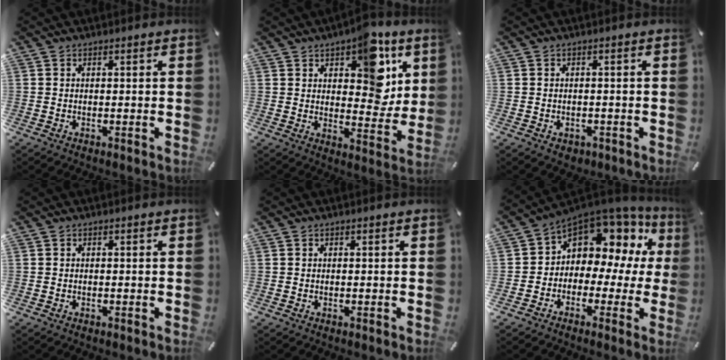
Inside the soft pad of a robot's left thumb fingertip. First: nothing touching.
{"total": 13.7, "force": [7.1, 7.9, 8.7], "torque": [-0.091, -0.052, 0.121]}
{"total": 1.8, "force": [-0.8, 1.5, 0.6], "torque": [-0.007, 0.005, -0.016]}
{"total": 0.0}
{"total": 0.0}
{"total": 9.7, "force": [5.0, 6.9, 4.8], "torque": [-0.080, -0.051, 0.086]}